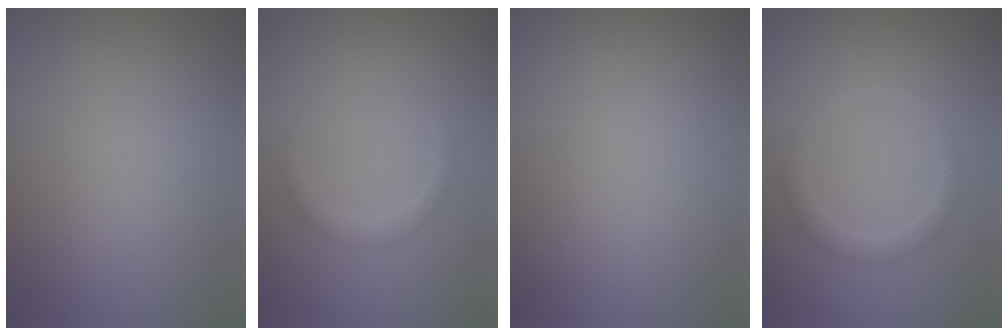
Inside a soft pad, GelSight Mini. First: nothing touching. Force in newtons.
{"total": 1.4, "press": 1.4, "slide": 0.1}
{"total": 0.0}
{"total": 2.0, "press": 2.0, "slide": 0.2}